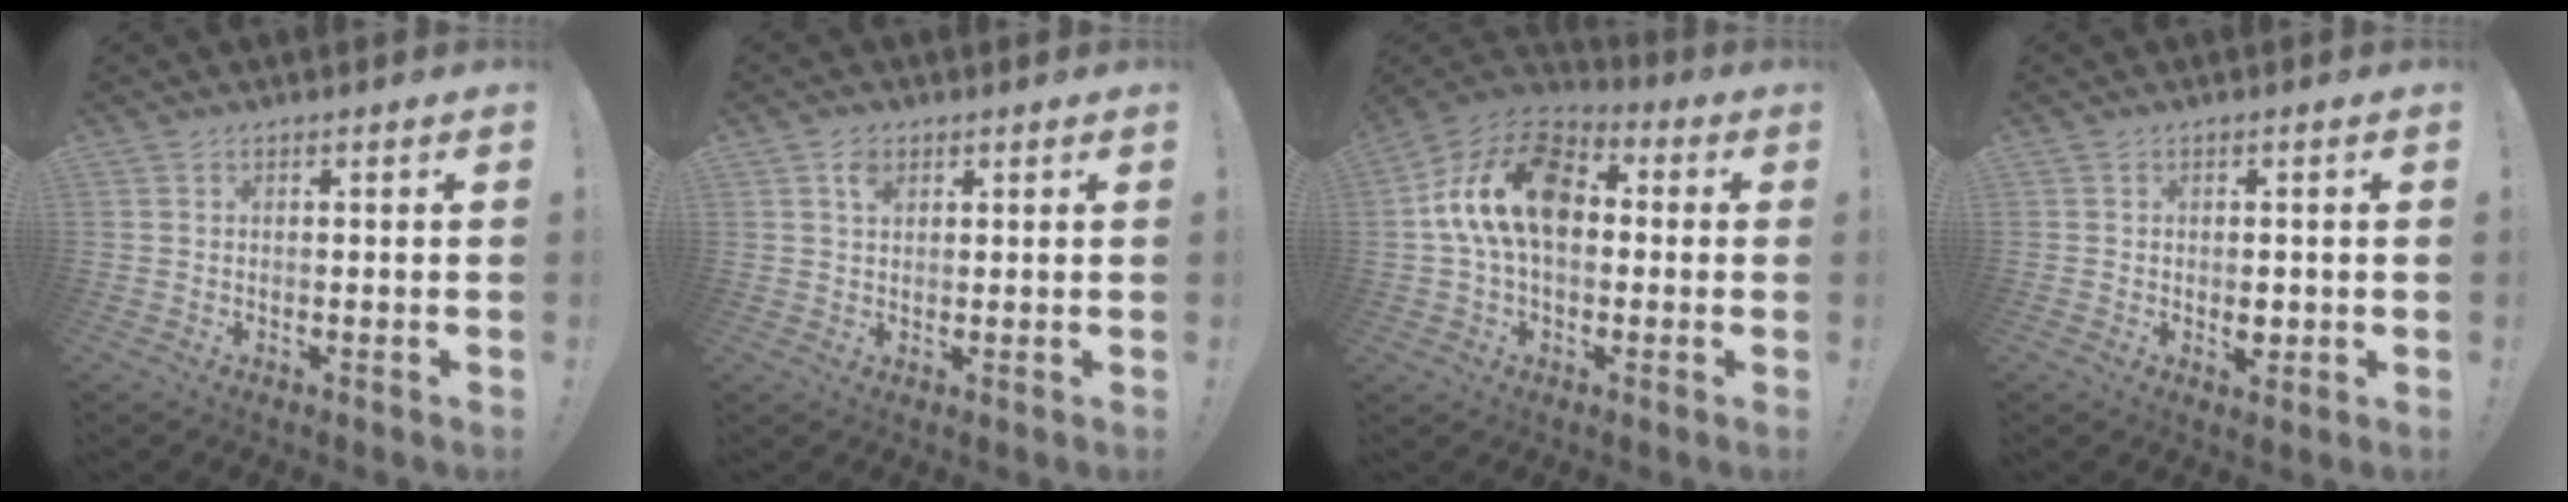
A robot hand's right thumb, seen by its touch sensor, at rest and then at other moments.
{"total": 3.4, "force": [1.6, 2.3, 1.9], "torque": [-0.020, -0.005, 0.026]}
{"total": 18.5, "force": [2.8, 11.7, 14.0], "torque": [-0.244, 0.012, 0.050]}
{"total": 2.7, "force": [-0.3, 2.0, 1.8], "torque": [-0.012, -0.001, -0.007]}